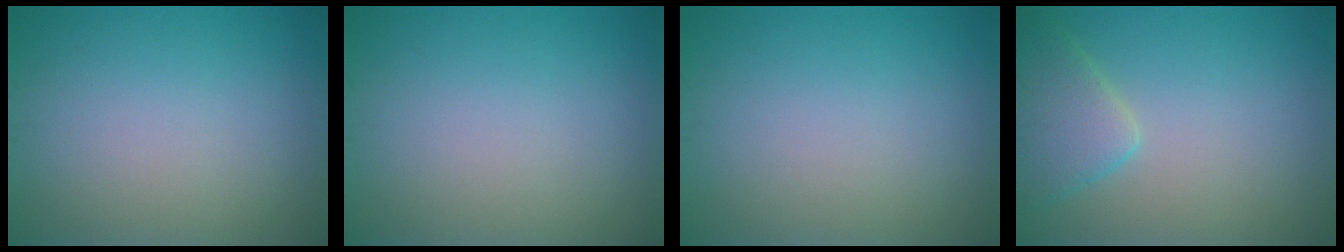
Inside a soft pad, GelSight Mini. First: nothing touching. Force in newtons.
{"total": 0.0}
{"total": 0.0}
{"total": 3.8, "press": 3.8, "slide": 0.3}